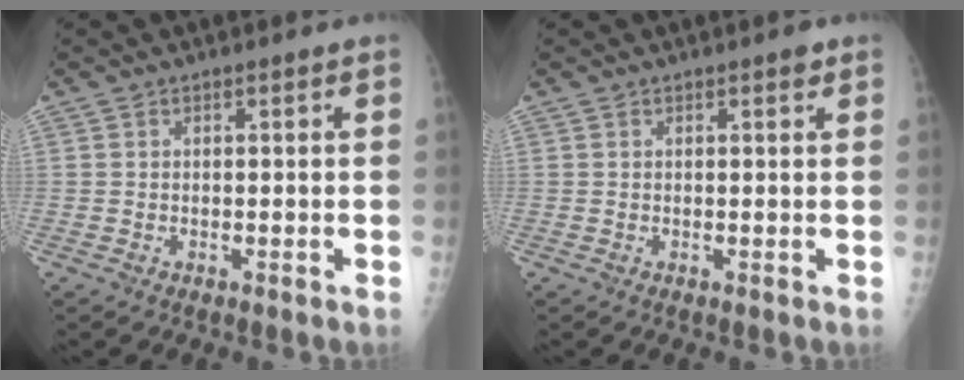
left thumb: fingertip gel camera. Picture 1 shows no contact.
{"total": 1.0, "force": [0.6, 0.3, 0.7], "torque": [-0.008, -0.001, 0.006]}